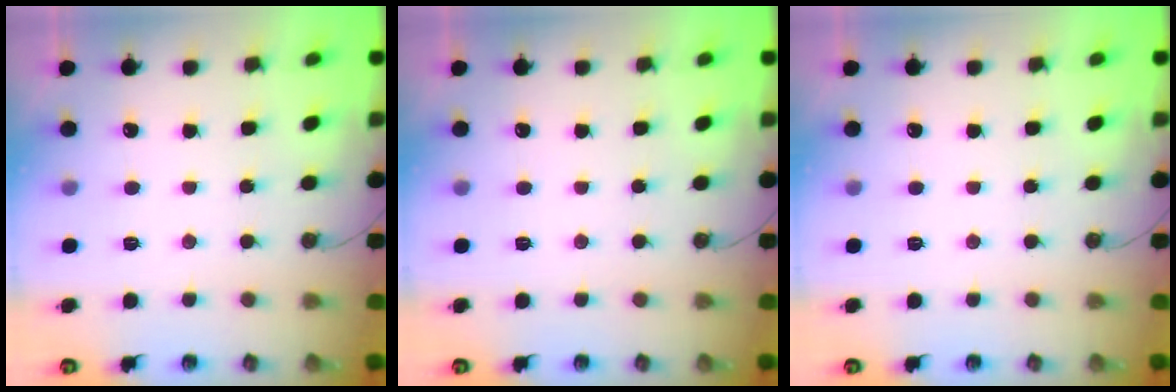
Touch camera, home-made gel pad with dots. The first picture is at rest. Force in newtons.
{"total": 0.0}
{"total": 0.0}